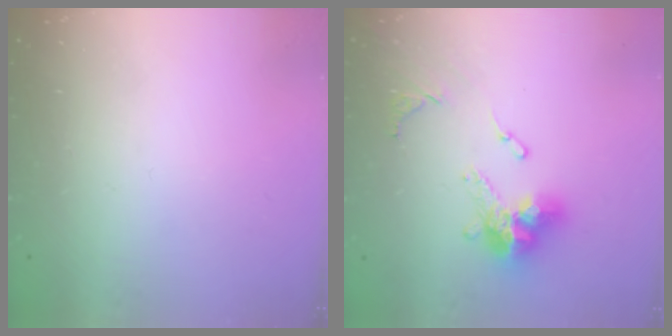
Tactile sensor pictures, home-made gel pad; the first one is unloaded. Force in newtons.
{"total": 13.8, "press": 13.7, "slide": 1.4}